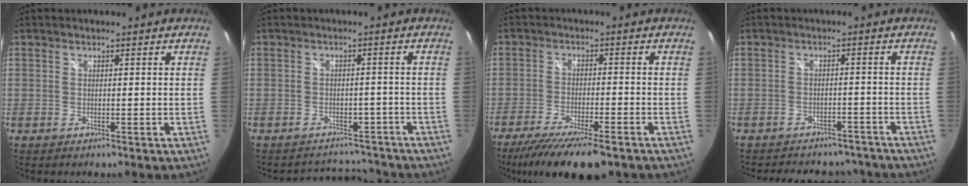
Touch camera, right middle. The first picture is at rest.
{"total": 9.2, "force": [-7.8, 4.4, 2.4], "torque": [-0.048, 0.018, -0.092]}
{"total": 14.2, "force": [-11.1, 2.9, 8.5], "torque": [-0.171, -0.046, -0.177]}
{"total": 13.5, "force": [-11.4, 5.6, 4.4], "torque": [-0.100, 0.007, -0.139]}